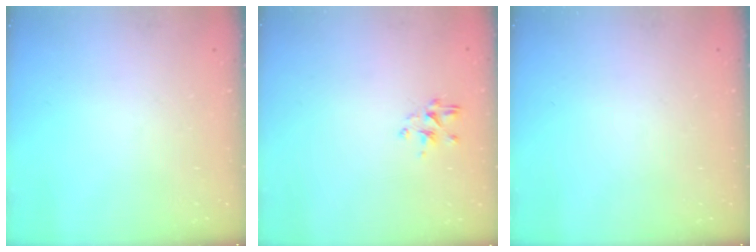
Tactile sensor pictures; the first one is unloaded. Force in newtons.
{"total": 2.2, "press": 2.1, "slide": 0.8}
{"total": 0.0}